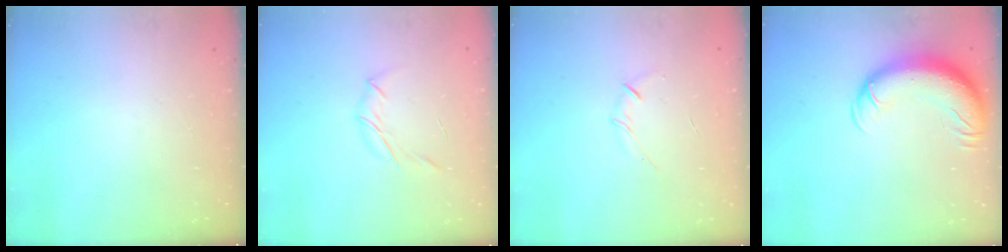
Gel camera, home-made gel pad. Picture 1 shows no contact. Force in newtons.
{"total": 4.1, "press": 3.9, "slide": 1.0}
{"total": 3.5, "press": 3.4, "slide": 0.9}
{"total": 13.4, "press": 13.0, "slide": 3.1}